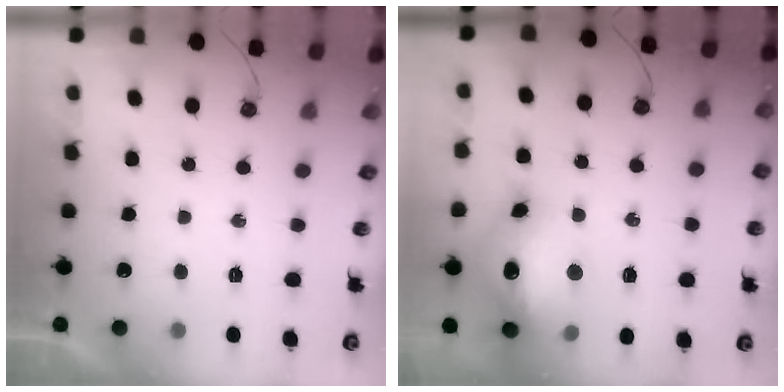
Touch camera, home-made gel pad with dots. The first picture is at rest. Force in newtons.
{"total": 18.3, "press": 18.3, "slide": 1.7}